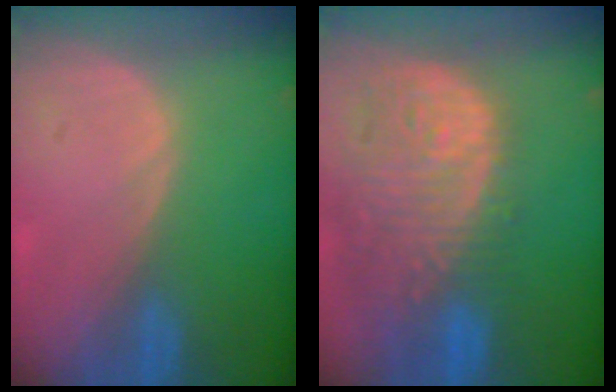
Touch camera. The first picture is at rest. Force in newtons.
{"total": 14.1, "press": 11.6, "slide": 8.1}